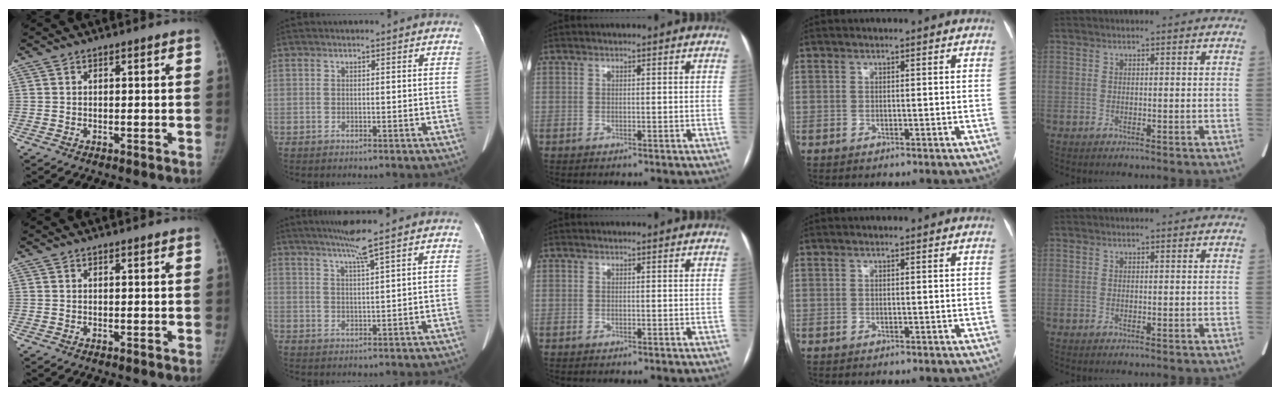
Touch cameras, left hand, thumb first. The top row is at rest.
{"thumb": {"total": 1.4, "force": [1.3, 0.1, 0.5], "torque": [0.000, 0.005, 0.021]}, "index": {"total": 4.4, "force": [3.2, -1.5, 2.7], "torque": [-0.050, -0.001, 0.060]}, "middle": {"total": 1.2, "force": [-0.6, -0.8, -0.6], "torque": [0.012, -0.008, -0.010]}}